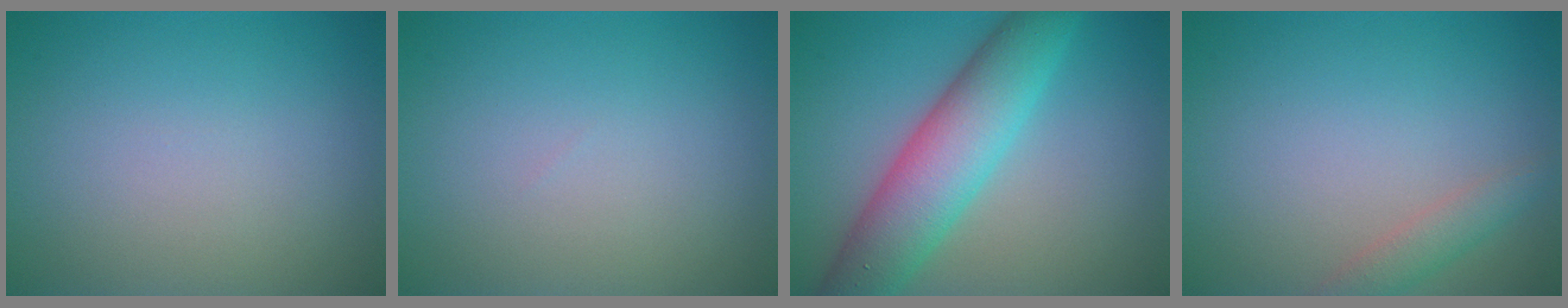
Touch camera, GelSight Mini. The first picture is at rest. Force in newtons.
{"total": 0.0}
{"total": 7.6, "press": 7.6, "slide": 0.0}
{"total": 1.9, "press": 1.9, "slide": 0.1}